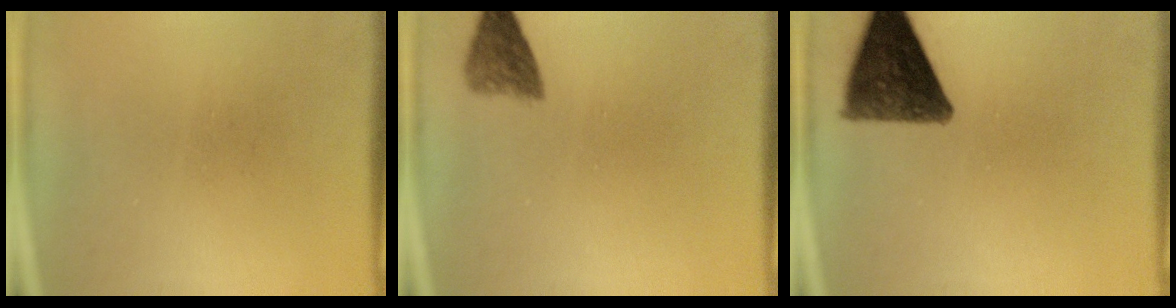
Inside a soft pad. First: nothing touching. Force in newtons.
{"total": 3.6}
{"total": 11.5}